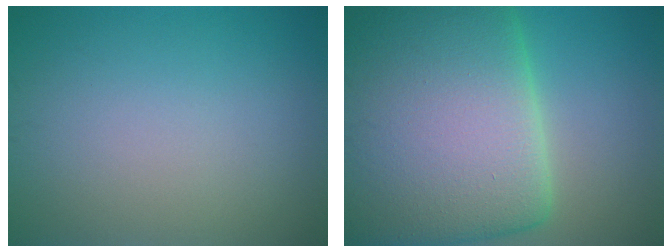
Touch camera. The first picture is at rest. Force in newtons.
{"total": 21.4, "press": 21.4, "slide": 0.8}